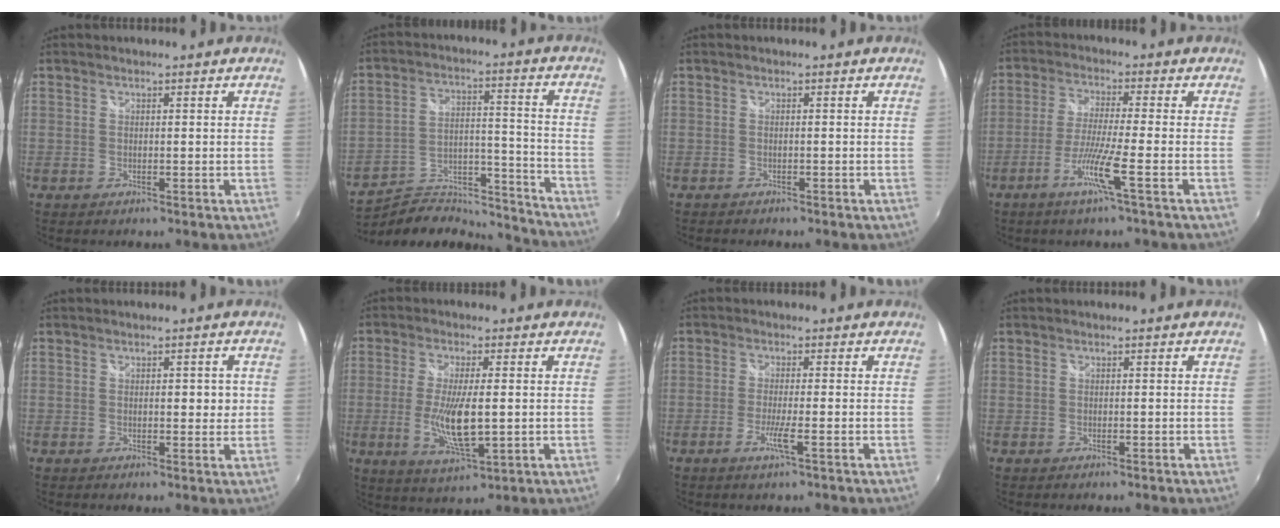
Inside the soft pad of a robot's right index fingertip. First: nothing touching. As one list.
[{"total": 19.0, "force": [-16.7, 6.7, 6.3], "torque": [-0.109, 0.036, -0.222]}, {"total": 1.2, "force": [-1.1, 0.2, 0.1], "torque": [-0.009, -0.007, -0.020]}, {"total": 7.3, "force": [-3.6, -1.2, 6.2], "torque": [-0.136, -0.009, -0.073]}, {"total": 2.4, "force": [0.2, 1.5, 1.9], "torque": [-0.020, 0.004, 0.004]}, {"total": 9.5, "force": [-1.1, 2.7, 9.0], "torque": [-0.176, -0.017, -0.017]}, {"total": 3.5, "force": [-1.7, -0.4, 3.1], "torque": [-0.065, -0.009, -0.035]}, {"total": 0.0}]